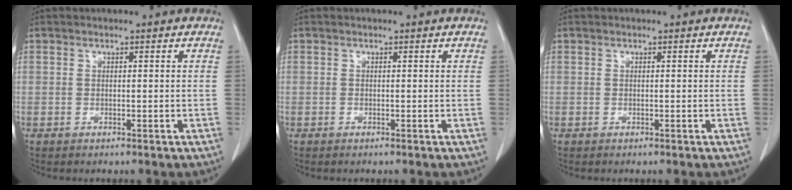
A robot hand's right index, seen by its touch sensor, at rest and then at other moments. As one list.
[{"total": 0.0}, {"total": 0.0}]